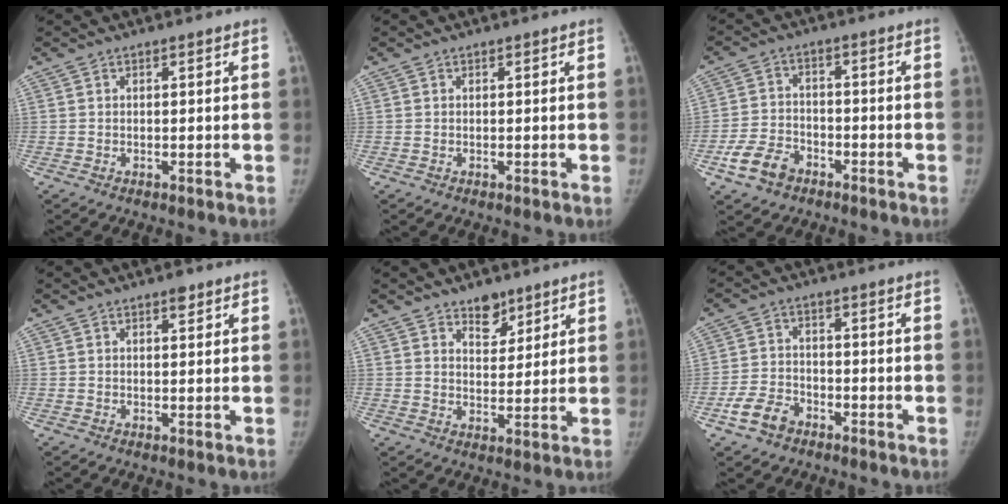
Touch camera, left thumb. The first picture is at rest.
{"total": 0.0}
{"total": 7.5, "force": [-4.3, 5.1, 3.4], "torque": [-0.059, 0.023, -0.079]}
{"total": 1.5, "force": [1.0, 0.7, 1.0], "torque": [-0.008, -0.004, 0.012]}
{"total": 5.4, "force": [3.9, 3.0, 2.3], "torque": [-0.005, -0.028, 0.064]}
{"total": 6.3, "force": [-3.8, 4.2, 2.8], "torque": [-0.049, 0.023, -0.069]}